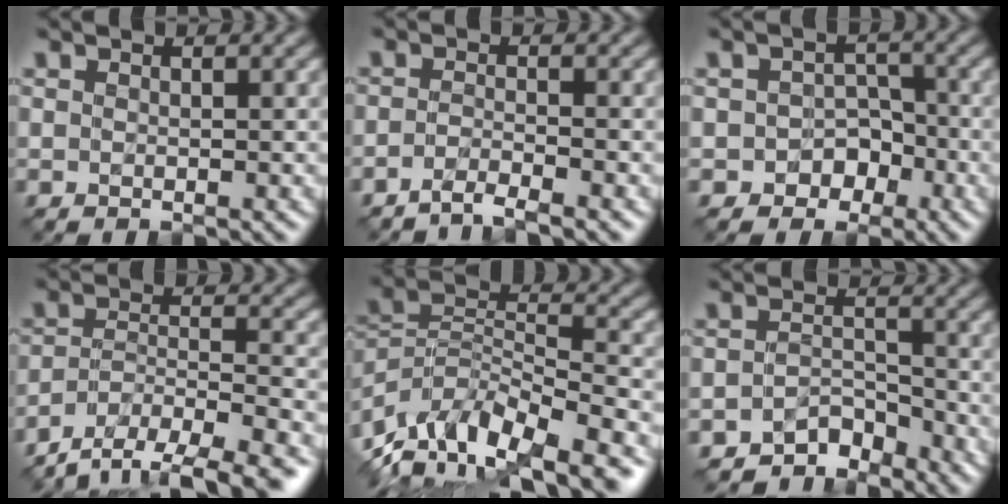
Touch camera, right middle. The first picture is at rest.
{"total": 2.1, "force": [-1.8, 0.1, 1.0], "torque": [-0.013, -0.006, -0.046]}
{"total": 2.8, "force": [-1.5, 2.2, 0.9], "torque": [-0.005, 0.000, -0.022]}
{"total": 9.4, "force": [-8.2, 2.8, 3.8], "torque": [-0.062, -0.018, -0.125]}
{"total": 12.1, "force": [-9.3, 4.7, 6.2], "torque": [-0.118, 0.011, -0.156]}
{"total": 2.8, "force": [-2.6, 1.0, 0.0], "torque": [0.012, 0.003, -0.047]}